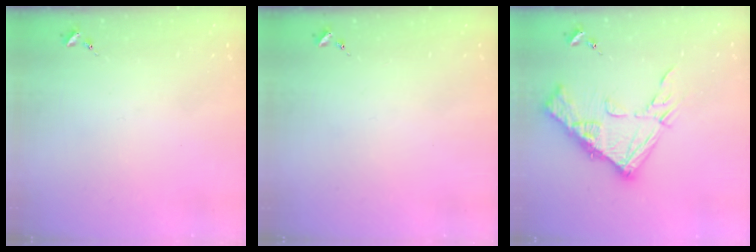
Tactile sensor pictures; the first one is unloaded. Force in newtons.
{"total": 0.0}
{"total": 16.7, "press": 16.6, "slide": 1.8}